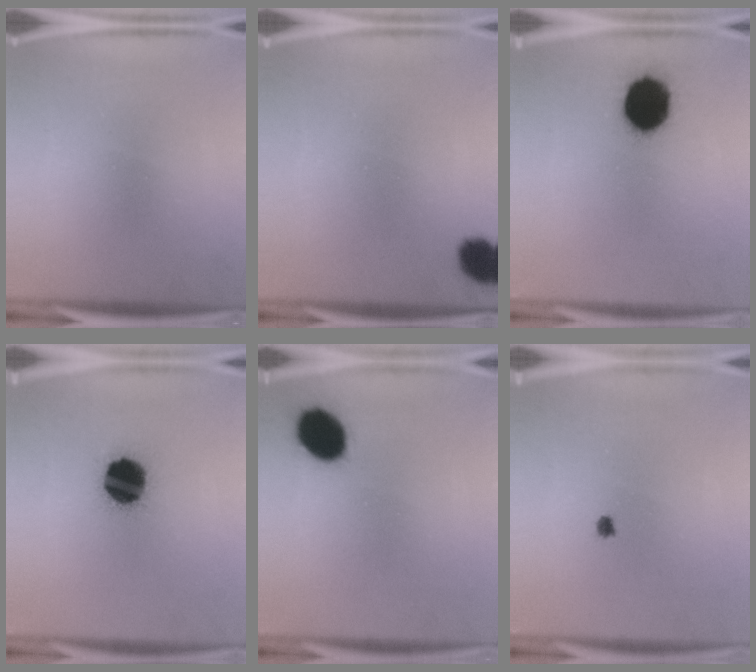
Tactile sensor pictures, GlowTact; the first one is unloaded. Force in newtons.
{"total": 6.1}
{"total": 13.9}
{"total": 15.3}
{"total": 11.7}
{"total": 0.6}